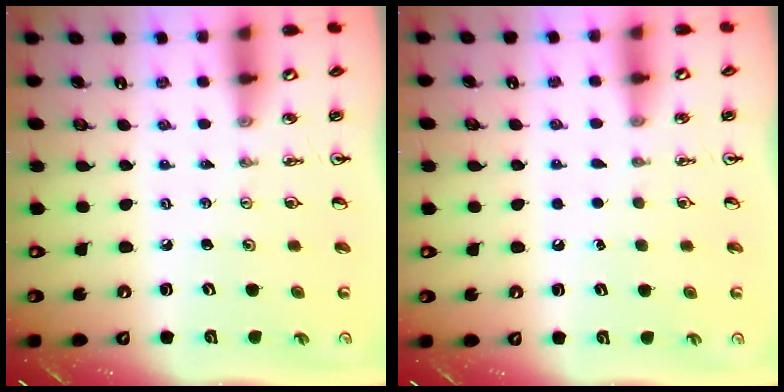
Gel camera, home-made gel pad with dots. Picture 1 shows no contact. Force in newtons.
{"total": 1.5, "press": 1.5, "slide": 0.1}